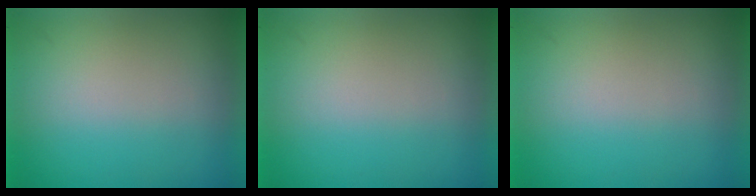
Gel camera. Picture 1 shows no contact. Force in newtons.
{"total": 0.0}
{"total": 0.0}